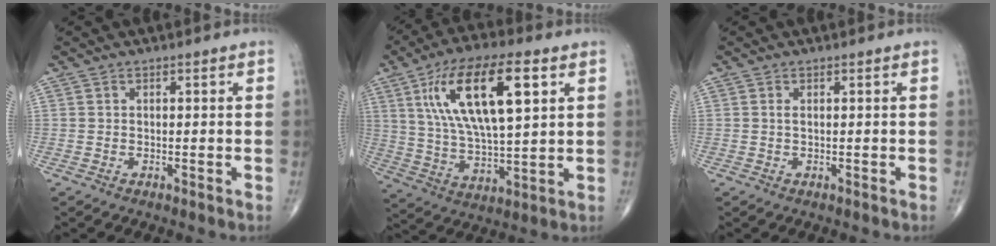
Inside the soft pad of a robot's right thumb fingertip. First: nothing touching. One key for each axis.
{"total": 19.6, "fx": 7.0, "fy": 7.0, "fz": 17.0, "tx": -0.299, "ty": -0.007, "tz": 0.125}
{"total": 0.6, "fx": 0.1, "fy": 0.2, "fz": 0.6, "tx": -0.015, "ty": -0.001, "tz": 0.000}